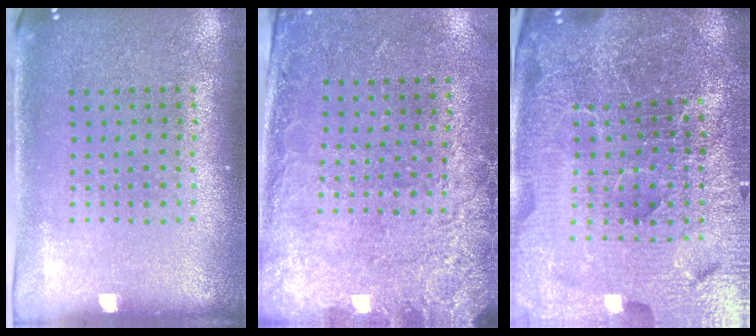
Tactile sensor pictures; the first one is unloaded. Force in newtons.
{"total": 2.7, "press": 1.9, "slide": 1.9}
{"total": 6.5, "press": 5.8, "slide": 3.0}